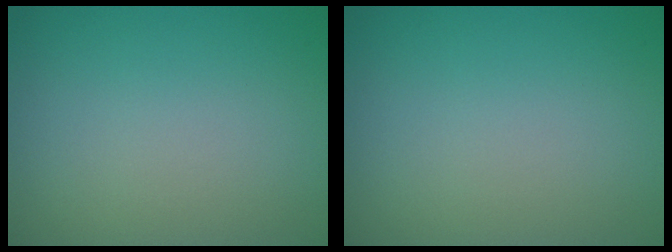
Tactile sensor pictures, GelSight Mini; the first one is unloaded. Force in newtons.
{"total": 0.0}